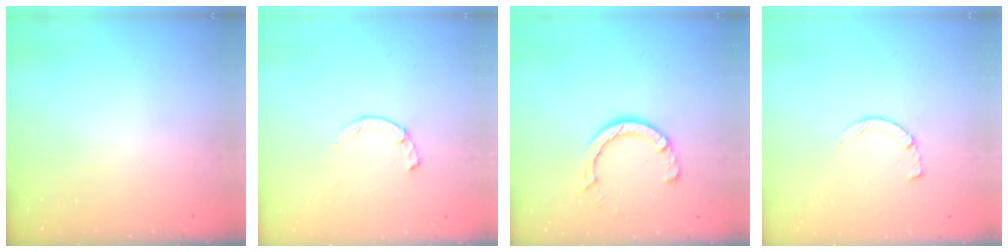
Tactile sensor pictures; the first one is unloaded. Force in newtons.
{"total": 2.3, "press": 2.3, "slide": 0.4}
{"total": 6.4, "press": 6.4, "slide": 0.7}
{"total": 2.5, "press": 2.5, "slide": 0.3}